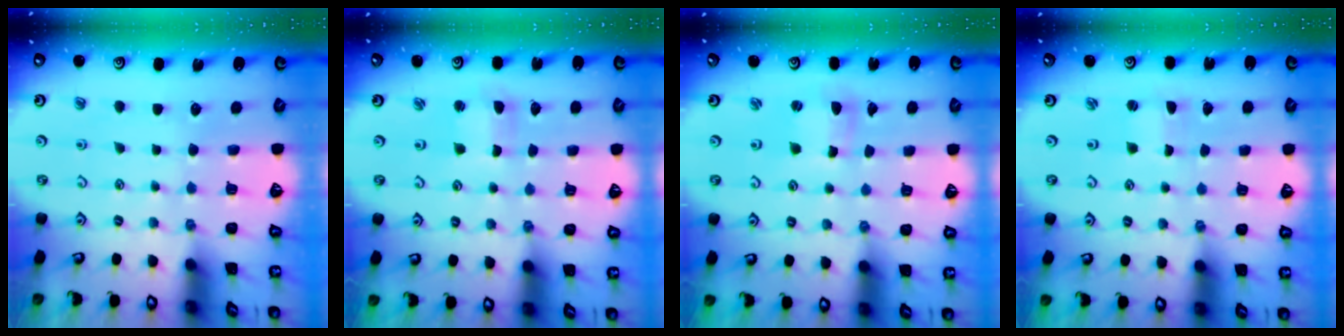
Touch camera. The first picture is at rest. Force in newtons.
{"total": 2.7, "press": 2.7, "slide": 0.3}
{"total": 4.2, "press": 4.1, "slide": 0.4}
{"total": 1.0, "press": 1.0, "slide": 0.2}